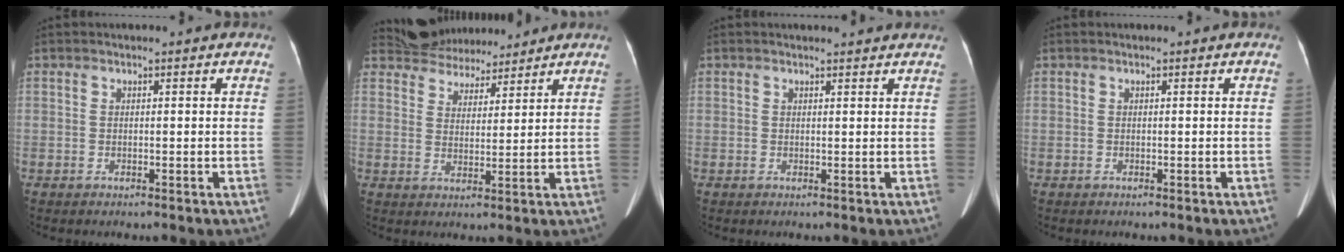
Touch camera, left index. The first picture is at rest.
{"total": 8.9, "force": [8.3, 3.3, 0.7], "torque": [-0.005, 0.018, 0.132]}
{"total": 3.2, "force": [3.1, 0.1, 0.8], "torque": [-0.011, 0.009, 0.030]}
{"total": 0.0}